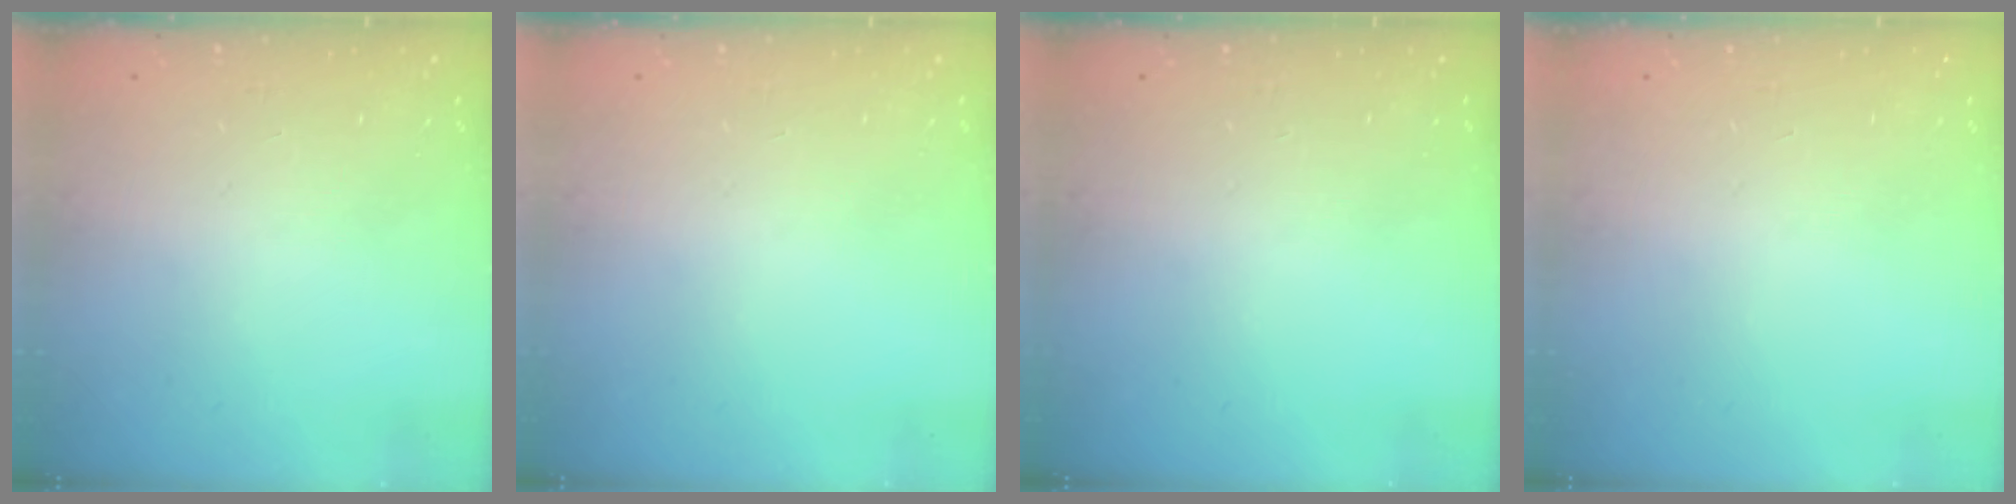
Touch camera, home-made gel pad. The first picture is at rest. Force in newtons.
{"total": 0.0}
{"total": 0.0}
{"total": 0.0}